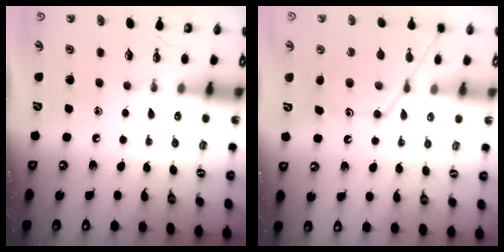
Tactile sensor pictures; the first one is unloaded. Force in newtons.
{"total": 13.9, "press": 13.9, "slide": 1.2}